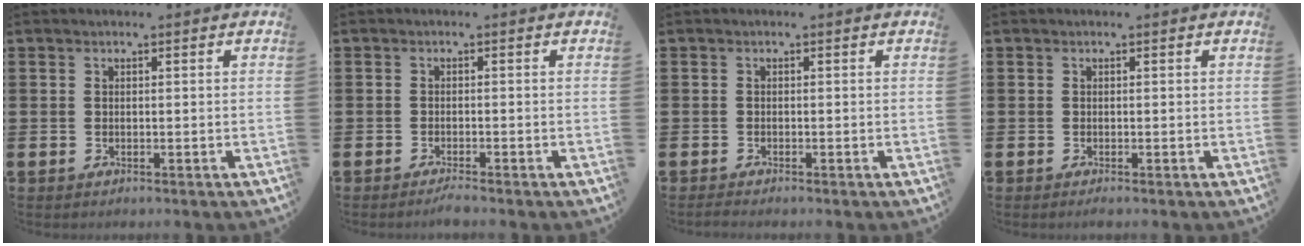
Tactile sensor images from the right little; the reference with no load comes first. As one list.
[{"total": 1.1, "force": [-1.0, -0.1, 0.5], "torque": [-0.010, -0.002, -0.019]}, {"total": 0.6, "force": [-0.5, 0.0, 0.3], "torque": [-0.005, -0.003, -0.009]}, {"total": 0.0}]